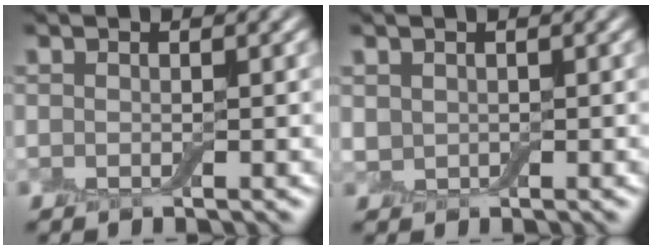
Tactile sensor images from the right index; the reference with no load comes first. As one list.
[{"total": 1.2, "force": [0.5, 1.0, 0.5], "torque": [-0.011, 0.000, 0.012]}]